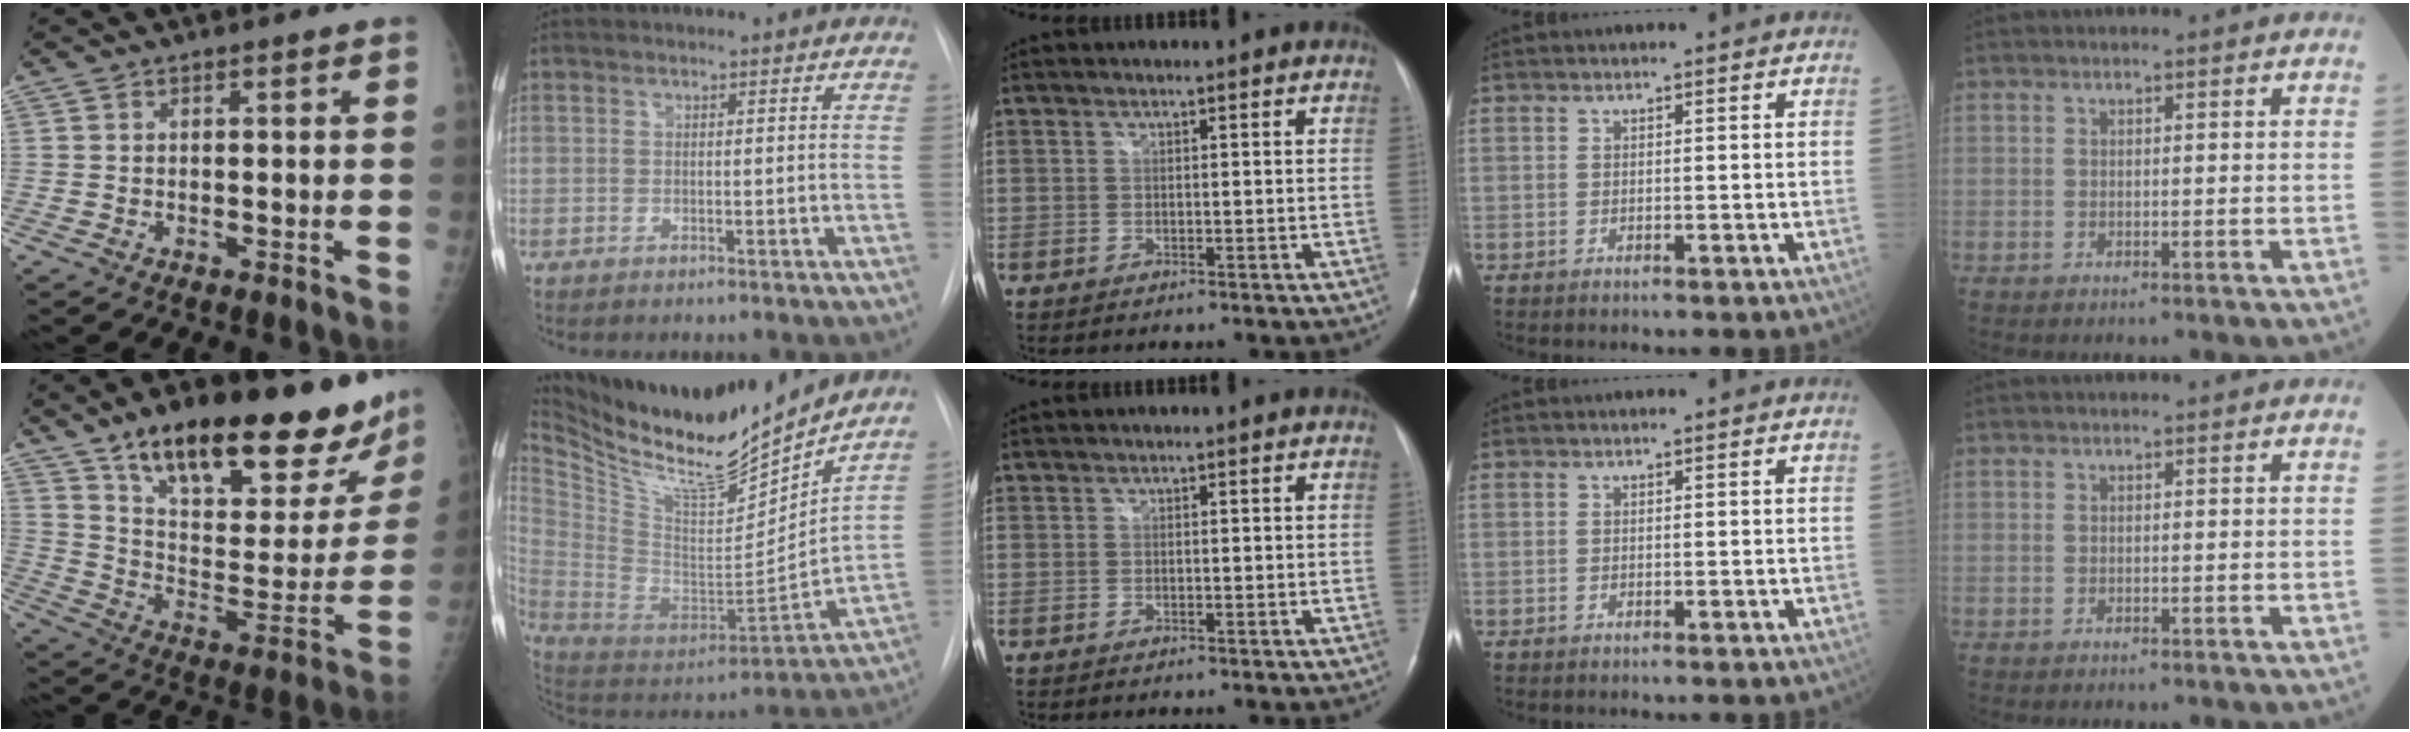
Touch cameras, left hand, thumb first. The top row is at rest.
{"thumb": {"total": 30.0, "force": [21.4, 9.5, 18.7], "torque": [-0.242, -0.072, 0.325]}, "index": {"total": 21.9, "force": [19.3, 3.2, 9.9], "torque": [-0.189, -0.037, 0.332]}}